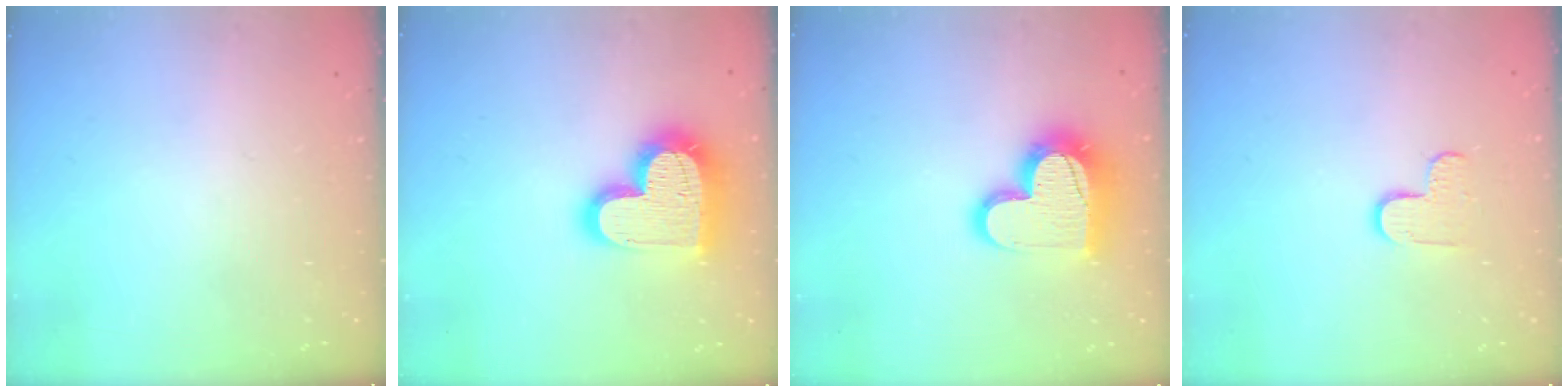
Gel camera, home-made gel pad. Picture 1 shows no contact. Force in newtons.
{"total": 20.0, "press": 19.9, "slide": 1.4}
{"total": 16.7, "press": 16.7, "slide": 1.4}
{"total": 5.7, "press": 5.7, "slide": 0.4}